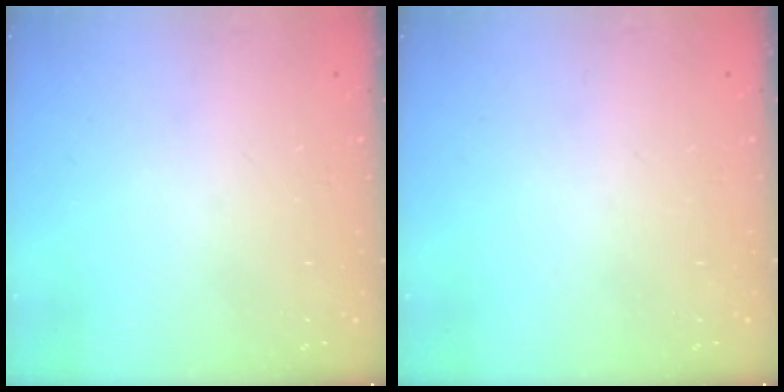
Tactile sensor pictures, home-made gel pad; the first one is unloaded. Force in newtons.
{"total": 0.0}